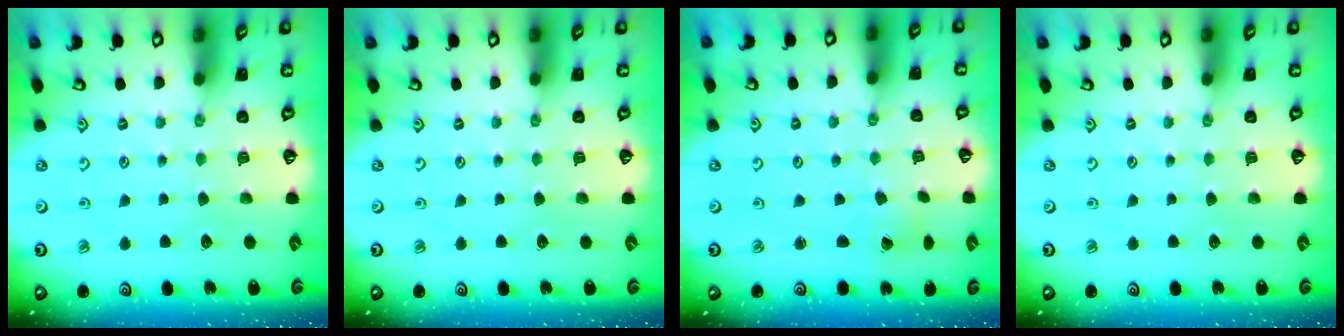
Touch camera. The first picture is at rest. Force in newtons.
{"total": 0.0}
{"total": 1.5, "press": 1.5, "slide": 0.1}
{"total": 0.0}